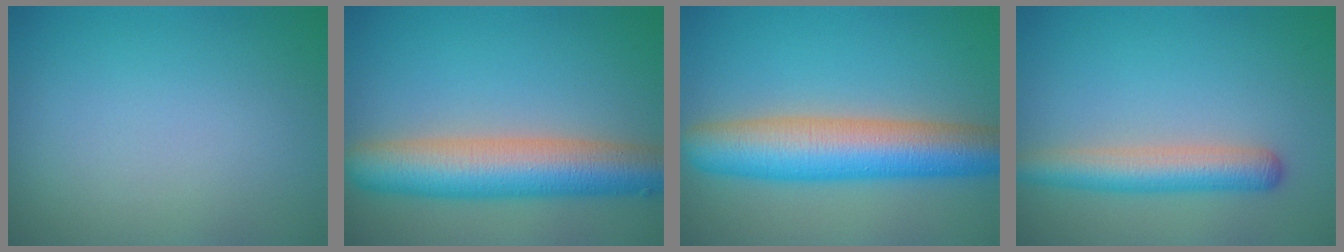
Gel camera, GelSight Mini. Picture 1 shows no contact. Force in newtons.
{"total": 8.2, "press": 8.2, "slide": 0.4}
{"total": 8.6, "press": 8.6, "slide": 0.3}
{"total": 4.1, "press": 4.1, "slide": 0.1}